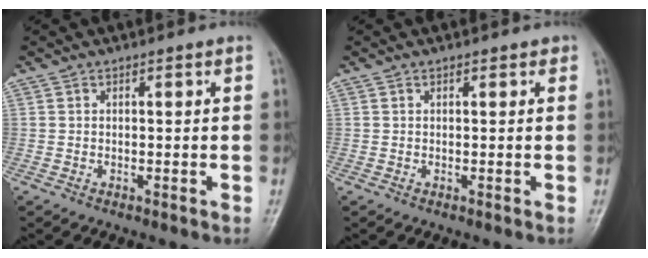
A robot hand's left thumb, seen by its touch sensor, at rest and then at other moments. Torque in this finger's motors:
{"motor_torque": [0.06, 0.02, -0.13, -0.01, -0.03]}